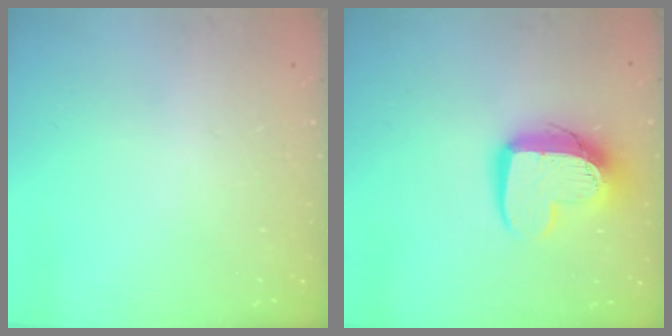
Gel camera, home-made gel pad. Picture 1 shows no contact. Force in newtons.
{"total": 13.2, "press": 13.2, "slide": 1.1}